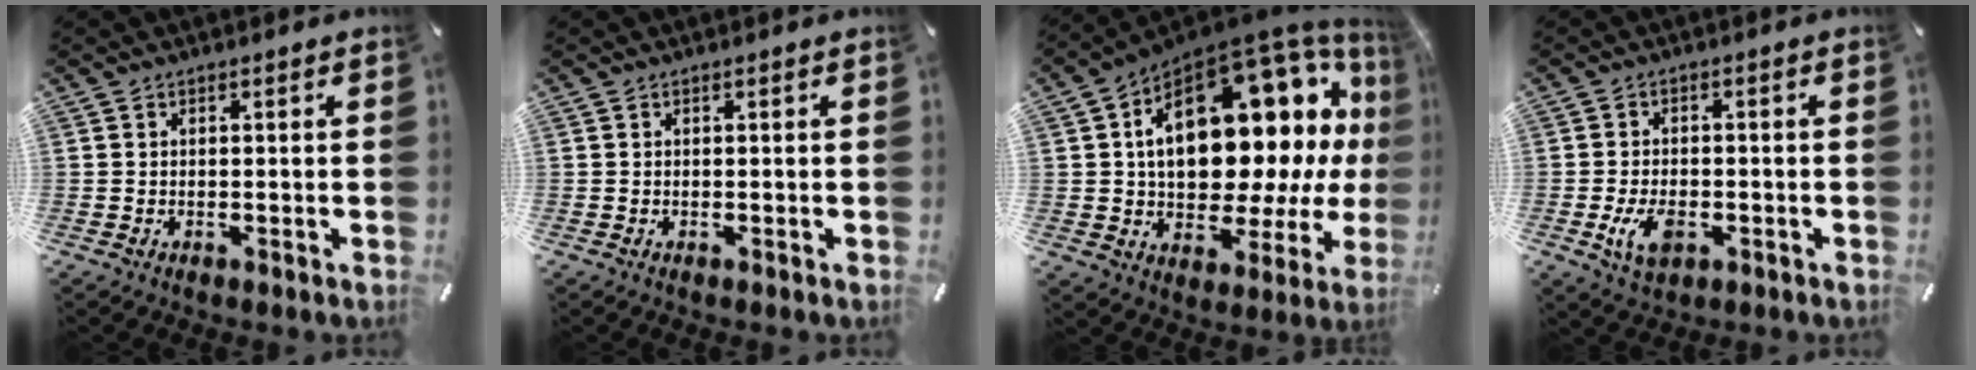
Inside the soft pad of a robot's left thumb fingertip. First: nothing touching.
{"total": 0.0}
{"total": 25.9, "force": [5.9, 14.4, 20.7], "torque": [-0.324, -0.061, 0.105]}
{"total": 6.4, "force": [-2.2, 4.0, 4.5], "torque": [-0.097, 0.001, -0.044]}